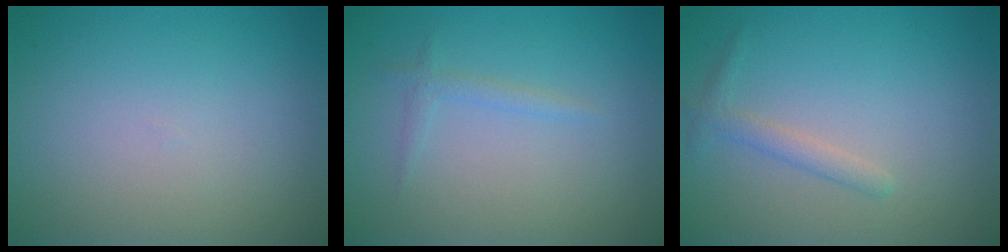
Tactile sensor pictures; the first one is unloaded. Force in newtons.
{"total": 1.0, "press": 1.0, "slide": 0.1}
{"total": 1.5, "press": 1.5, "slide": 0.1}